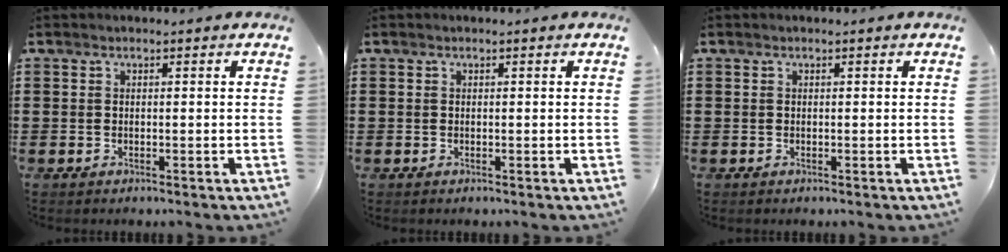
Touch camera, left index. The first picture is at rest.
{"total": 0.0}
{"total": 0.0}